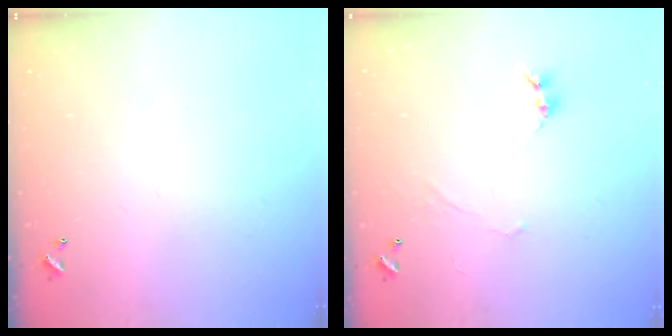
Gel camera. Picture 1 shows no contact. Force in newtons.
{"total": 0.7, "press": 0.4, "slide": 0.5}